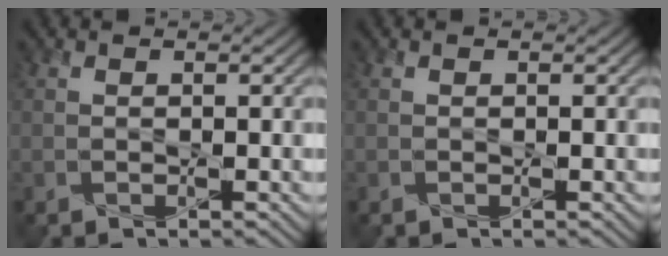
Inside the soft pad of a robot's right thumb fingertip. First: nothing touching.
{"total": 0.0}